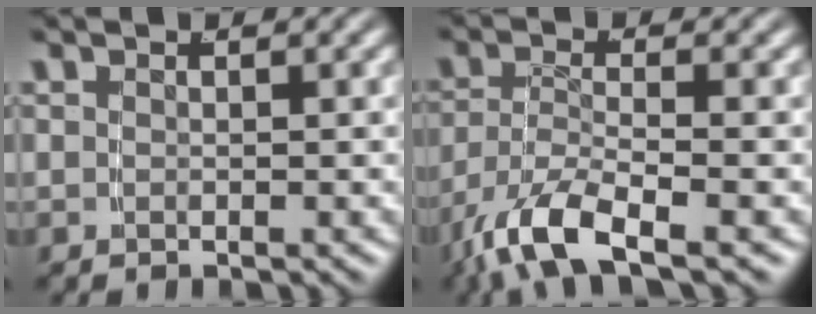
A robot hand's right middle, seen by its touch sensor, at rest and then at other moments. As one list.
[{"total": 5.6, "force": [-3.3, 2.0, 4.1], "torque": [-0.091, -0.033, -0.038]}]